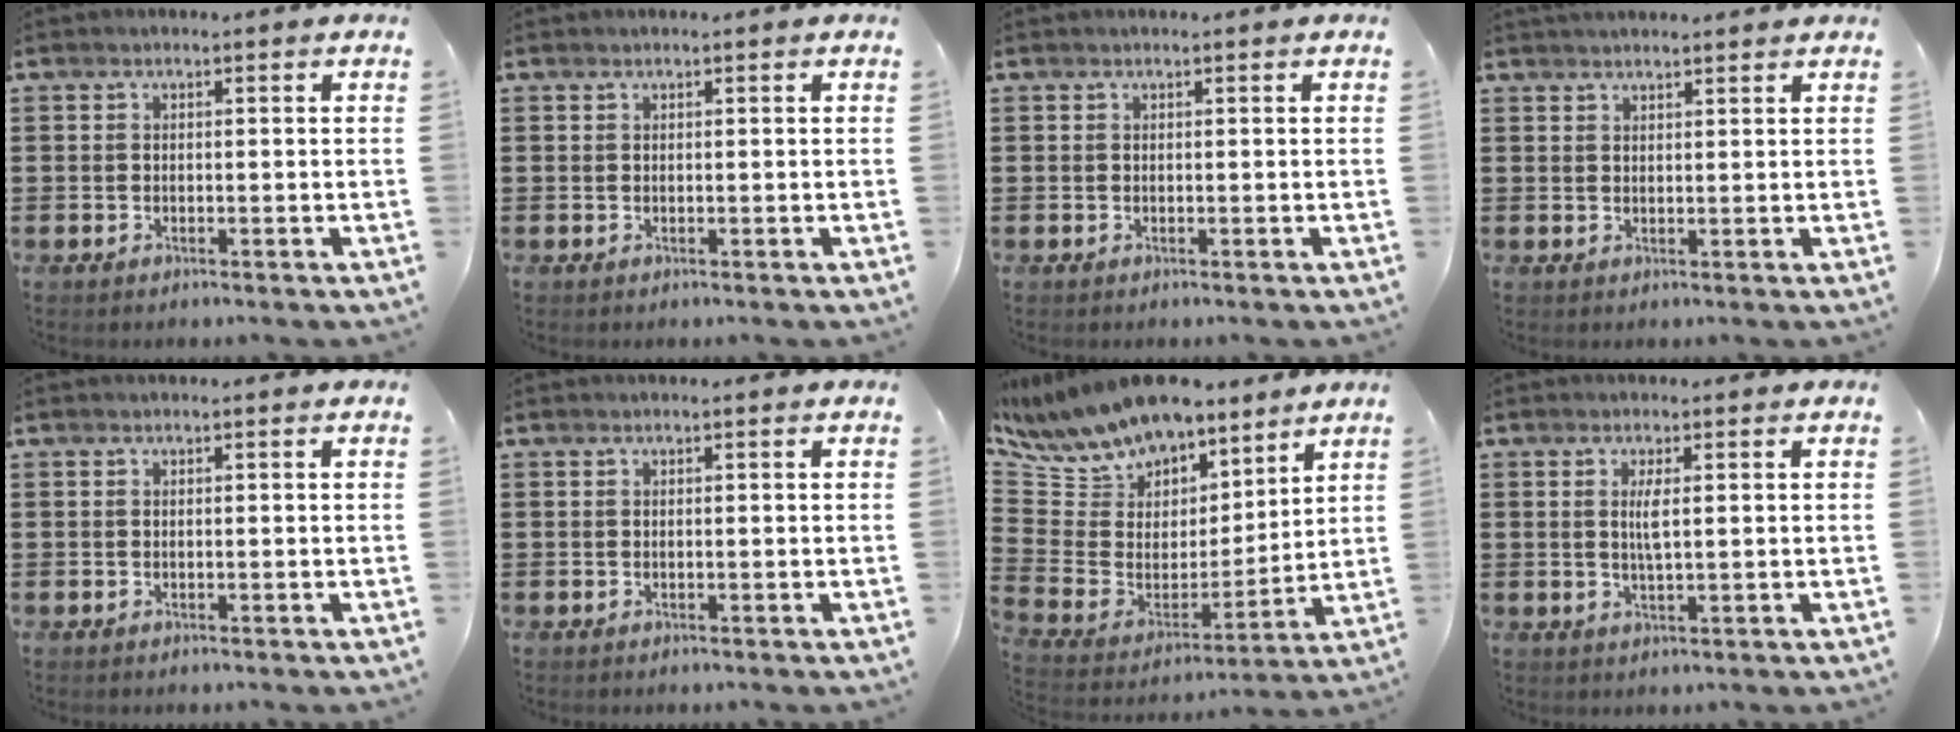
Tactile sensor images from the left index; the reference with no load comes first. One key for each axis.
{"total": 0.0}
{"total": 0.0}
{"total": 1.7, "fx": 1.7, "fy": 0.1, "fz": 0.4, "tx": -0.011, "ty": 0.002, "tz": 0.032}
{"total": 0.0}
{"total": 0.0}
{"total": 12.2, "fx": 10.8, "fy": 5.0, "fz": 2.2, "tx": -0.113, "ty": -0.073, "tz": 0.204}
{"total": 2.5, "fx": 0.6, "fy": 0.4, "fz": 2.5, "tx": -0.051, "ty": 0.000, "tz": 0.007}